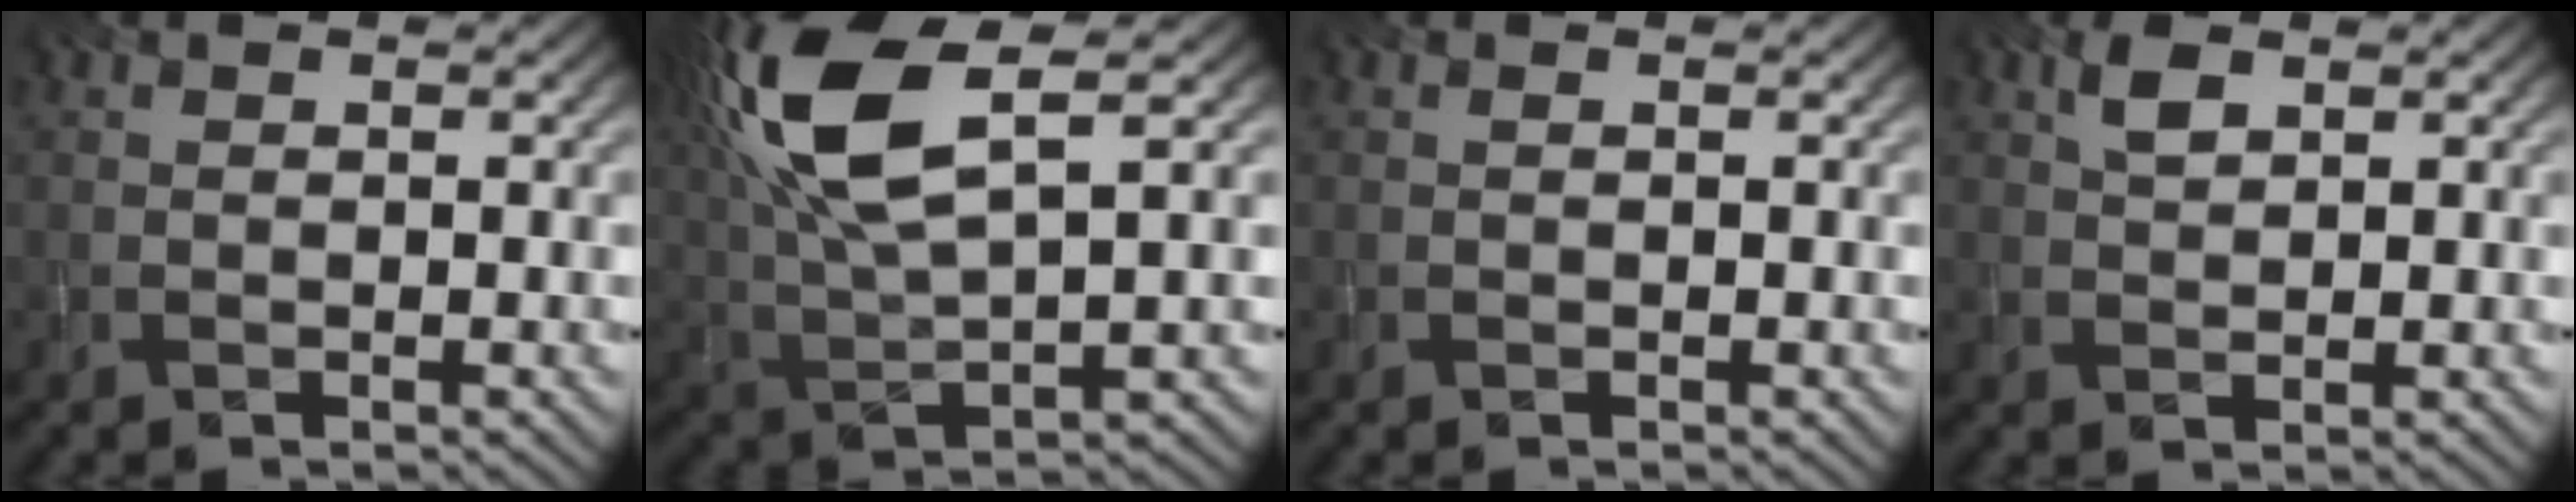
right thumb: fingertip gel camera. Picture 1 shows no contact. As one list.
[{"total": 13.6, "force": [5.3, 4.8, 11.6], "torque": [-0.276, 0.016, 0.105]}, {"total": 0.0}, {"total": 2.4, "force": [1.3, 1.1, 1.7], "torque": [-0.039, 0.004, 0.027]}]